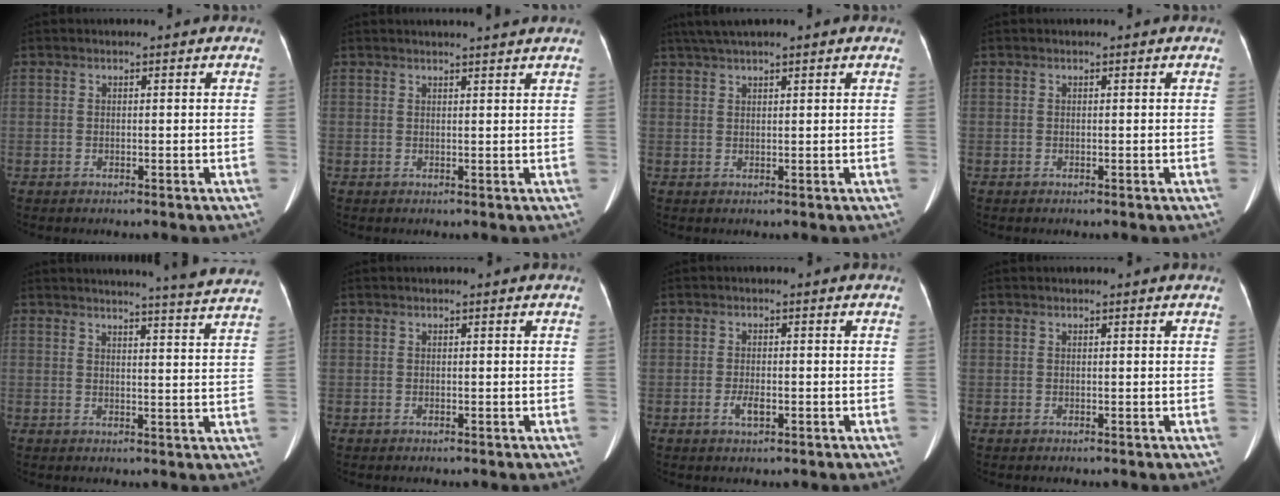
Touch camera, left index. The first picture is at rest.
{"total": 4.3, "force": [3.9, -0.6, 1.6], "torque": [-0.020, 0.010, 0.044]}
{"total": 5.3, "force": [4.1, 0.3, 3.3], "torque": [-0.056, 0.036, 0.071]}
{"total": 0.0}
{"total": 12.9, "force": [12.3, -1.5, 3.7], "torque": [-0.053, -0.057, 0.127]}
{"total": 0.0}
{"total": 2.3, "force": [-0.9, 0.8, 2.0], "torque": [-0.042, -0.001, -0.015]}
{"total": 0.6, "force": [0.5, 0.0, 0.1], "torque": [-0.006, 0.000, 0.005]}